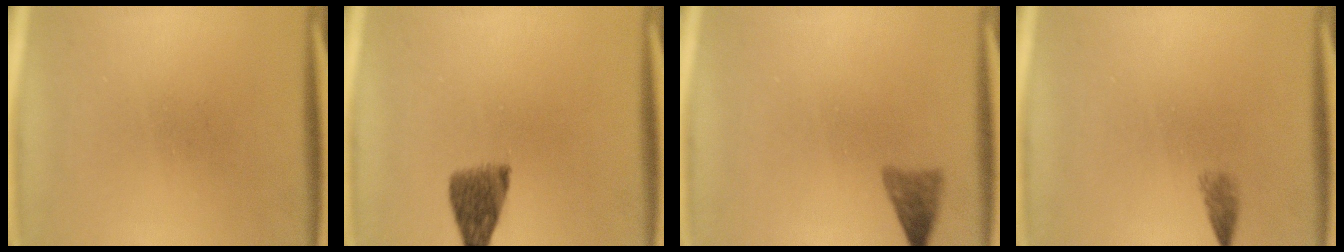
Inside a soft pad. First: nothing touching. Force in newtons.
{"total": 5.4}
{"total": 2.4}
{"total": 1.3}